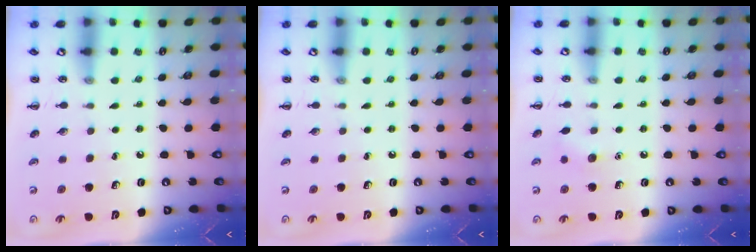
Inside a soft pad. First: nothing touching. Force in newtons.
{"total": 0.0}
{"total": 5.4, "press": 5.2, "slide": 1.6}